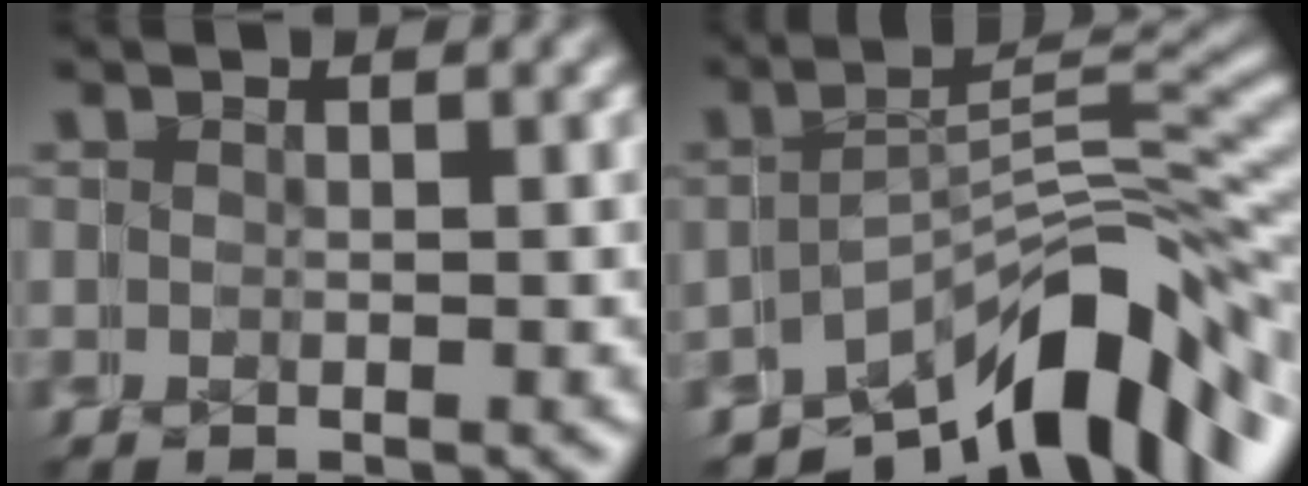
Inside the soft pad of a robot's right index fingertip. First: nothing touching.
{"total": 7.8, "force": [-4.4, 2.4, 6.0], "torque": [-0.057, 0.021, -0.071]}